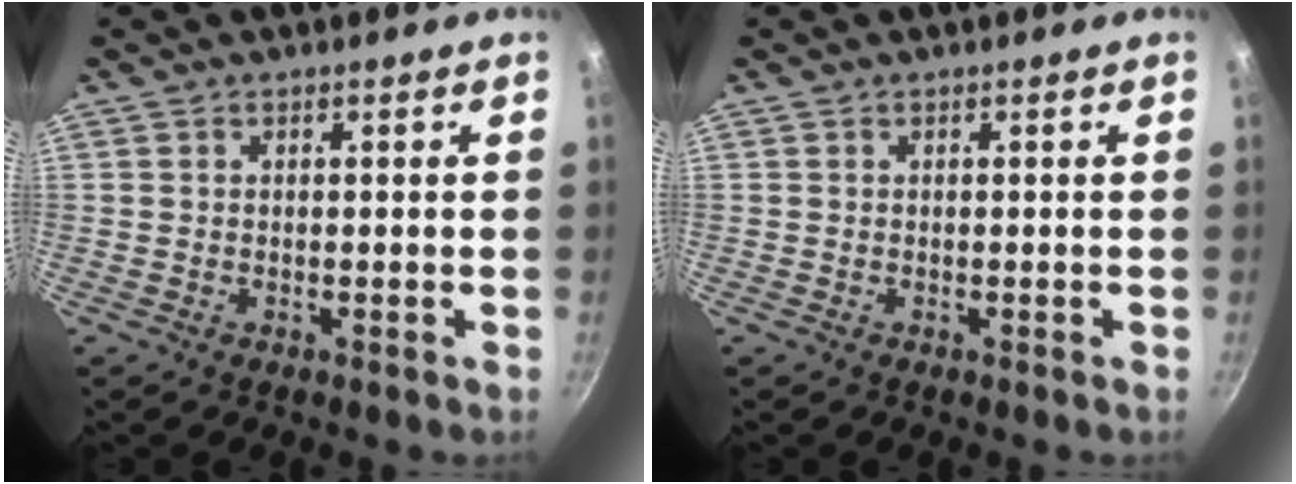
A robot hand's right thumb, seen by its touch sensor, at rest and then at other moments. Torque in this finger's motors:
{"motor_torque": [-0.01, 0.00, 0.02, 0.00, 0.00]}